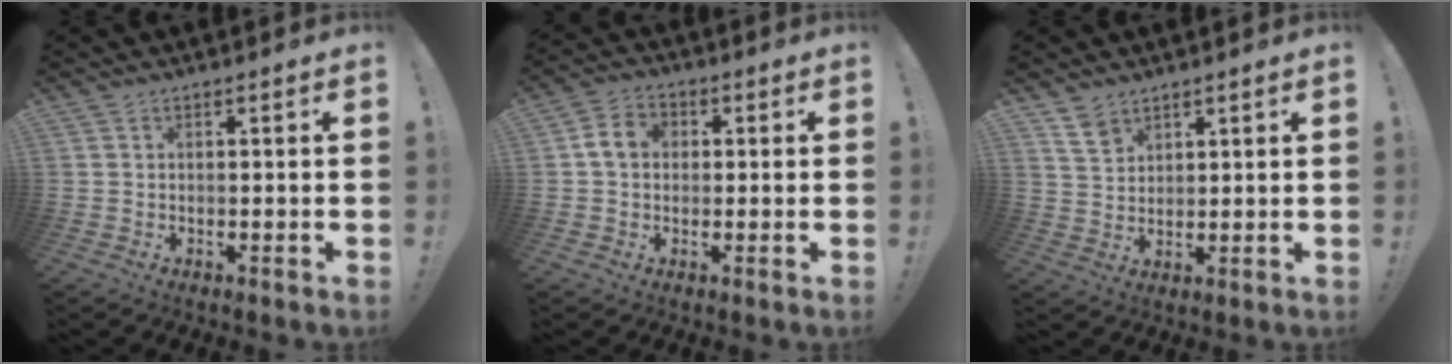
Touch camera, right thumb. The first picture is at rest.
{"total": 7.0, "force": [0.8, 5.6, 4.1], "torque": [-0.071, 0.020, 0.019]}
{"total": 6.5, "force": [4.9, 3.7, 2.1], "torque": [-0.038, -0.027, 0.095]}